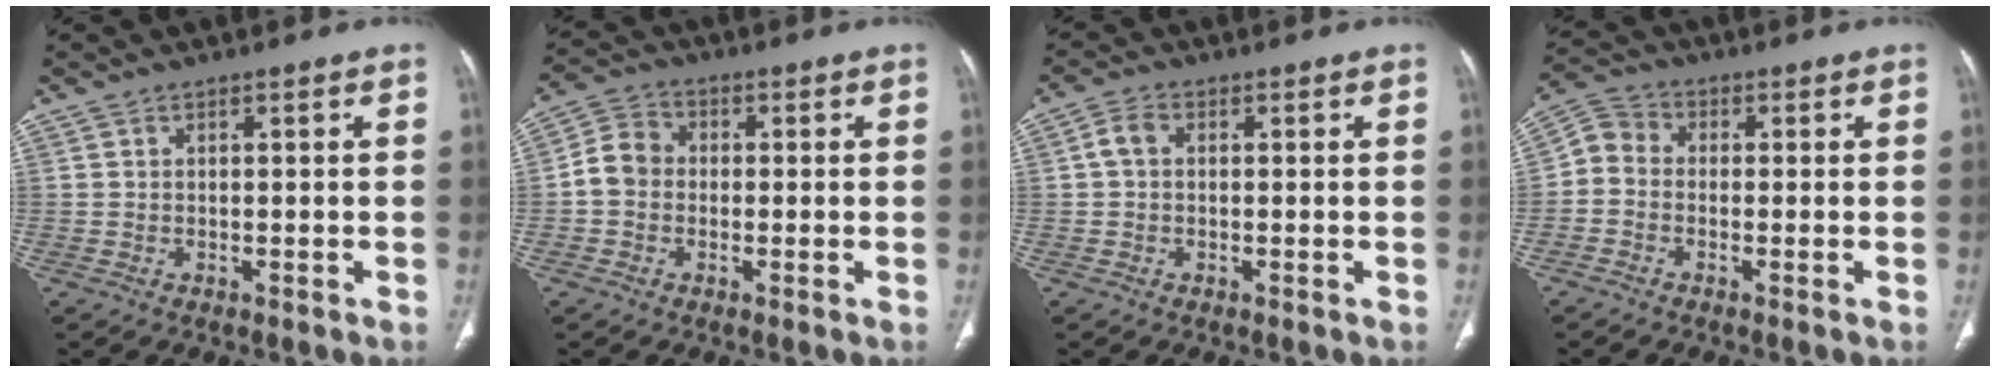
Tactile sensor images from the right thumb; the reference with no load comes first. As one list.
[{"total": 6.0, "force": [-0.6, 5.2, 3.1], "torque": [-0.043, 0.018, -0.025]}, {"total": 2.8, "force": [0.2, 2.0, 2.0], "torque": [-0.039, 0.010, 0.001]}, {"total": 4.9, "force": [-0.8, 4.0, 2.6], "torque": [-0.042, 0.018, -0.036]}]